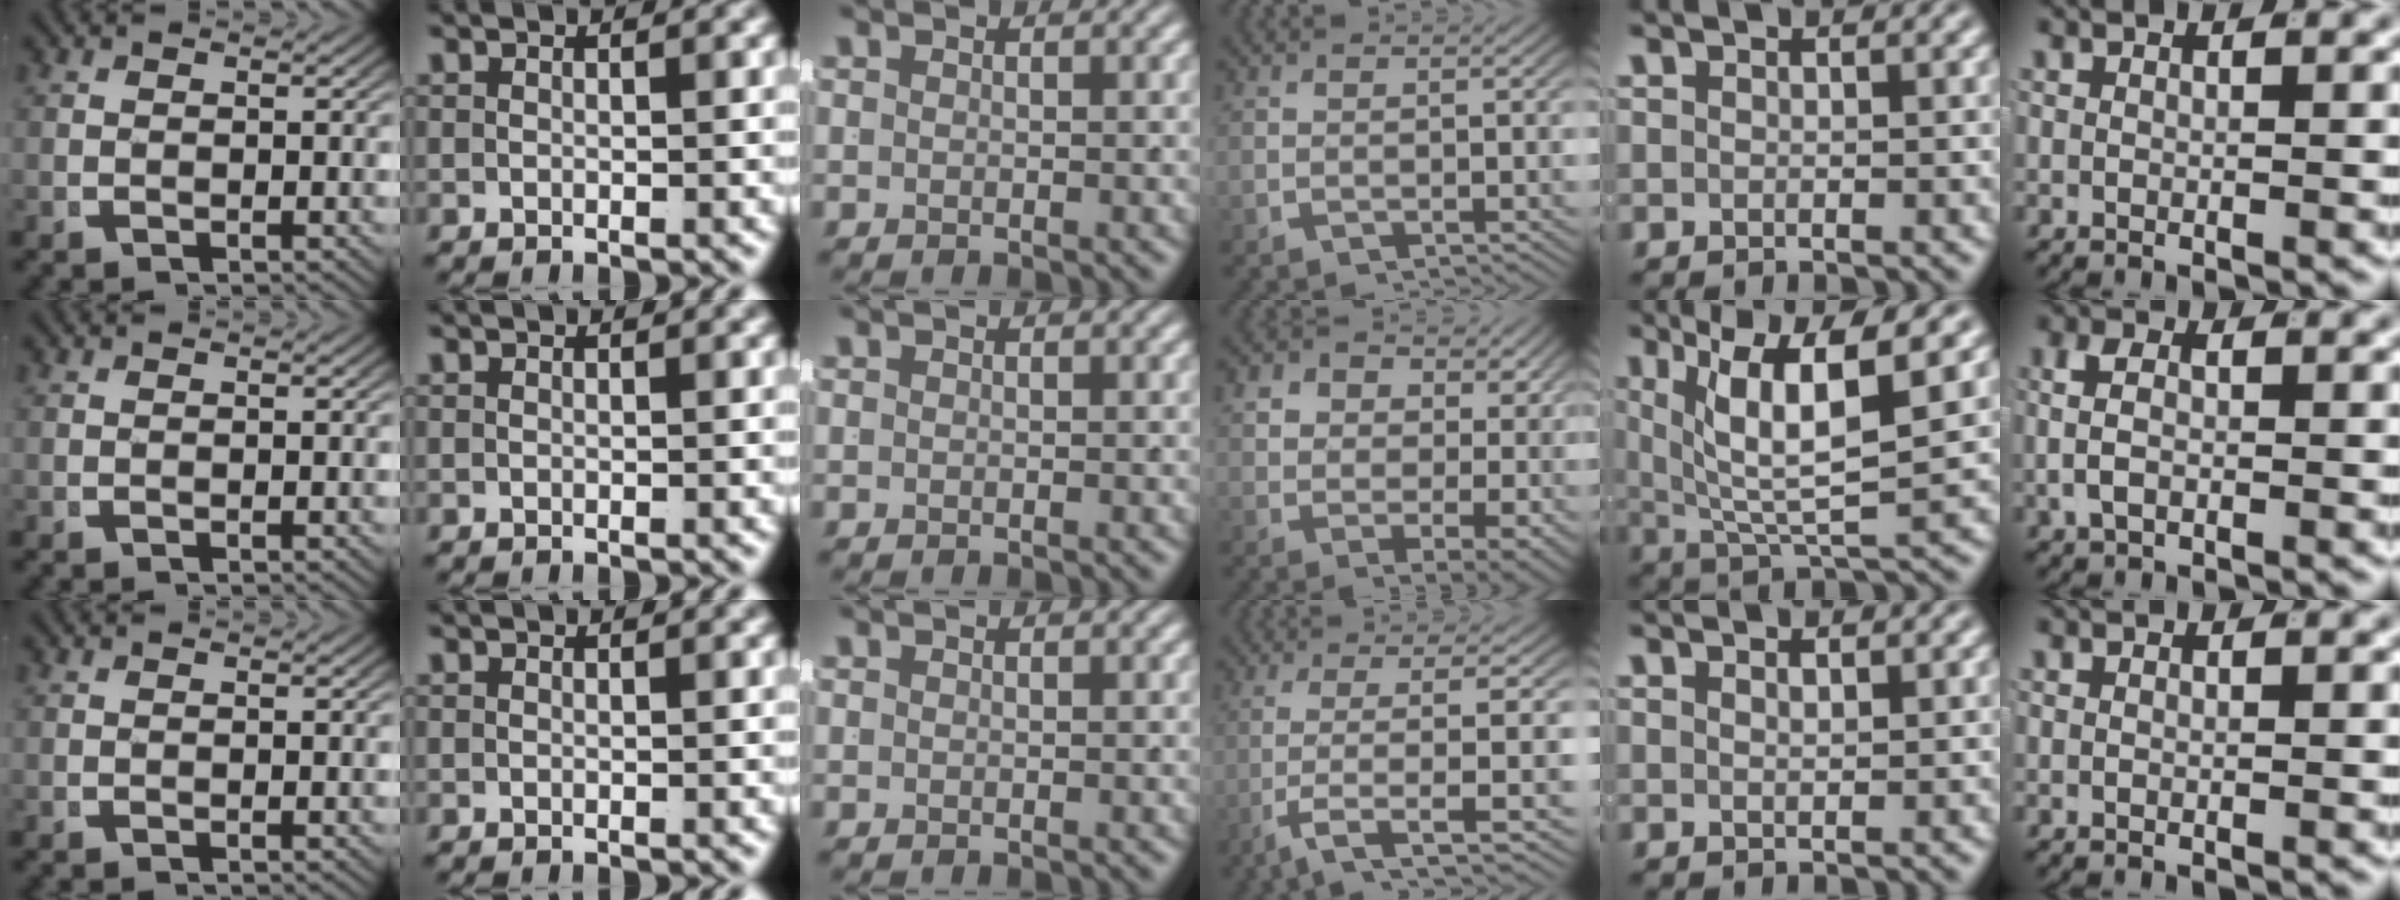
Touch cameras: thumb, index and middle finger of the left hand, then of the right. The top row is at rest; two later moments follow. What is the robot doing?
{"motion": "lift_and_place", "object": "jacket"}